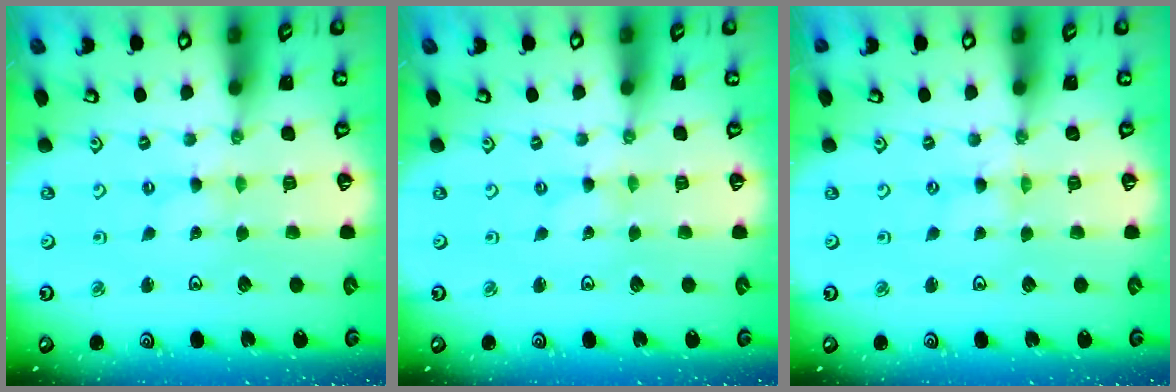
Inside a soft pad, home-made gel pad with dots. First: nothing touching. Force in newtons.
{"total": 0.0}
{"total": 0.0}